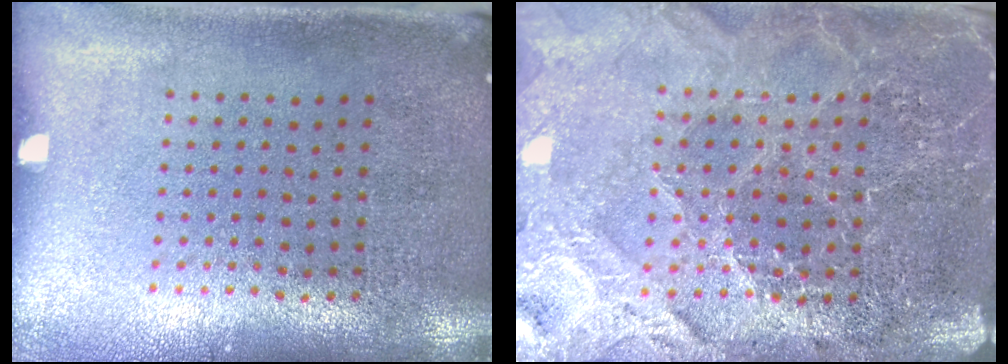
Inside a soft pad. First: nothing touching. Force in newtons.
{"total": 4.0, "press": 3.8, "slide": 1.3}